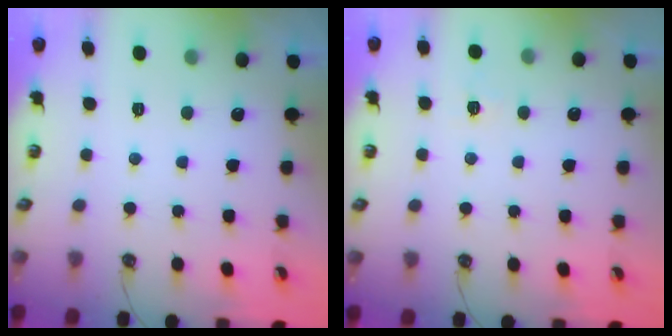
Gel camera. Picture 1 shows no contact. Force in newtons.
{"total": 3.4, "press": 3.4, "slide": 0.4}